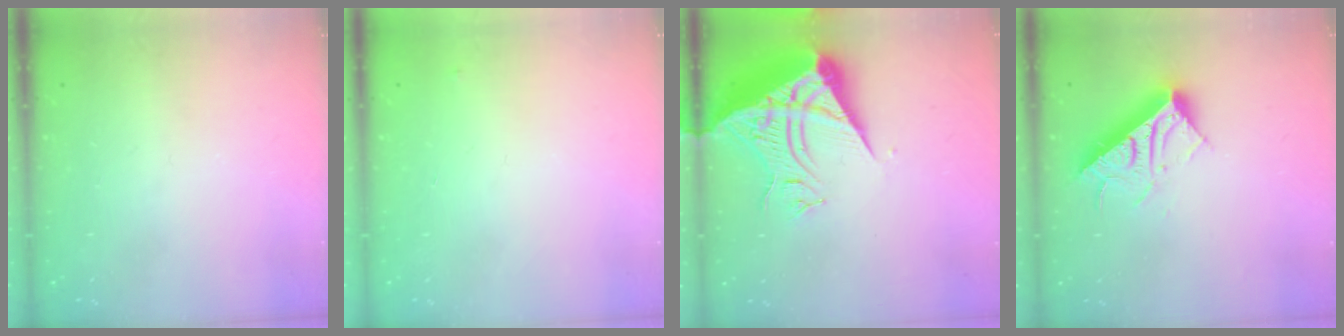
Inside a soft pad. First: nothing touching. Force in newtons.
{"total": 2.5, "press": 2.5, "slide": 0.4}
{"total": 14.7, "press": 14.6, "slide": 1.5}
{"total": 17.0, "press": 17.0, "slide": 0.3}